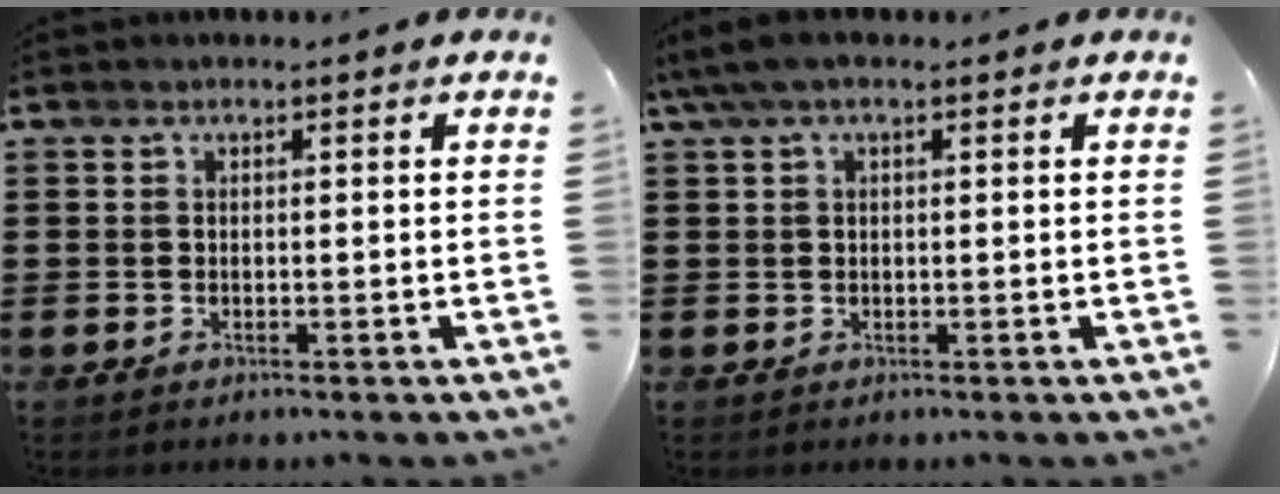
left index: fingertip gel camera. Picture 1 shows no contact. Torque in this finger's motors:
{"motor_torque": [1.09, -1.05, 0.49, 0.08]}